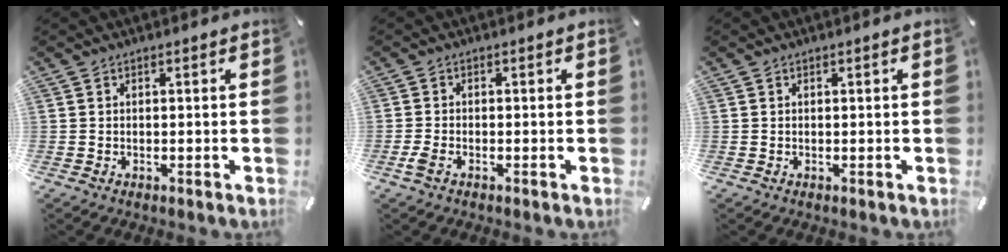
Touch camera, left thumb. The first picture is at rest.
{"total": 2.0, "force": [-1.1, 0.9, 1.4], "torque": [-0.038, -0.002, -0.024]}
{"total": 0.0}